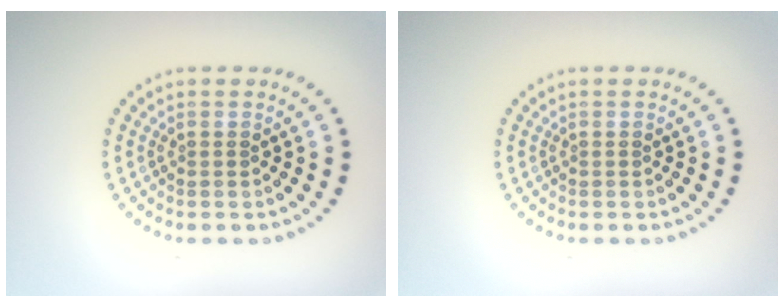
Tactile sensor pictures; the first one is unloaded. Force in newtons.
{"total": 0.0}